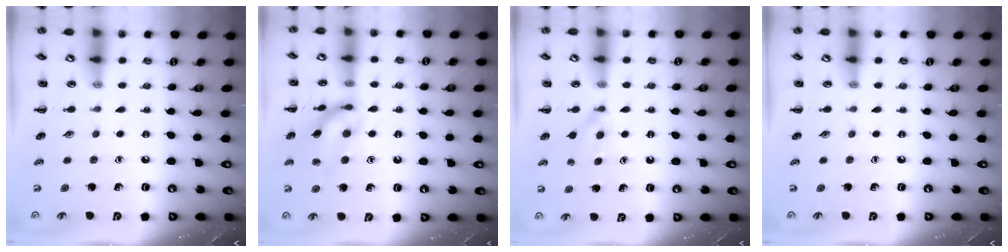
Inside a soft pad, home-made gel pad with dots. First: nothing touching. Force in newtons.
{"total": 15.1, "press": 14.9, "slide": 1.8}
{"total": 4.9, "press": 4.6, "slide": 1.8}
{"total": 0.0}